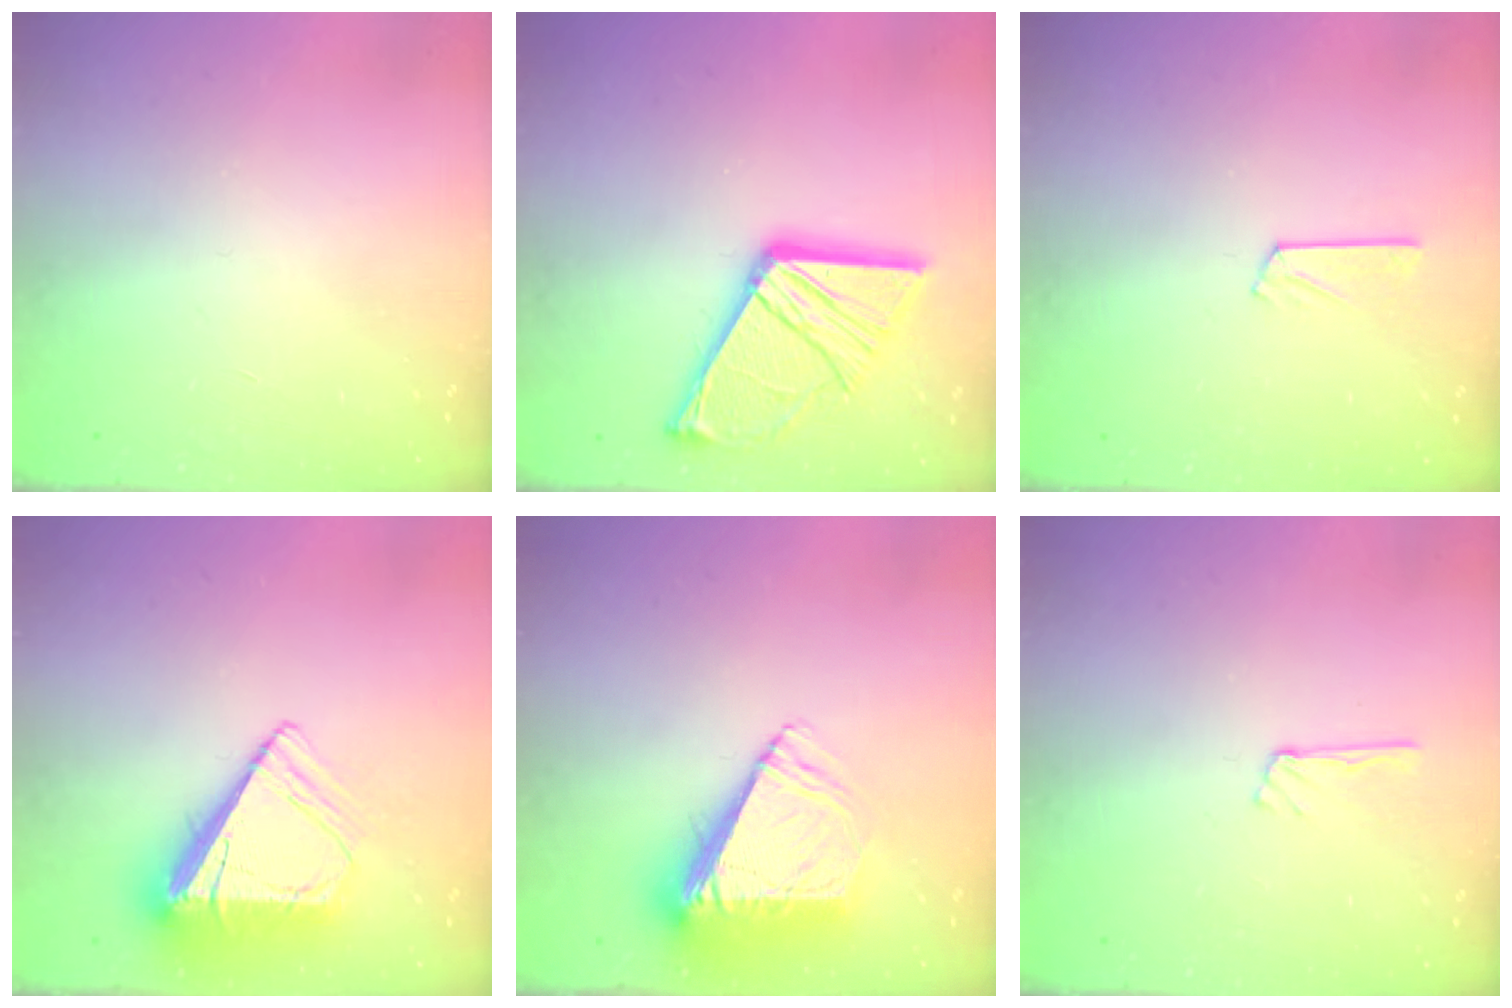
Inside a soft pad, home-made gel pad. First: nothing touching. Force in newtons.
{"total": 18.5, "press": 18.4, "slide": 1.7}
{"total": 3.9, "press": 3.9, "slide": 0.5}
{"total": 9.9, "press": 9.8, "slide": 1.4}
{"total": 10.4, "press": 10.3, "slide": 1.5}
{"total": 4.3, "press": 4.2, "slide": 0.4}